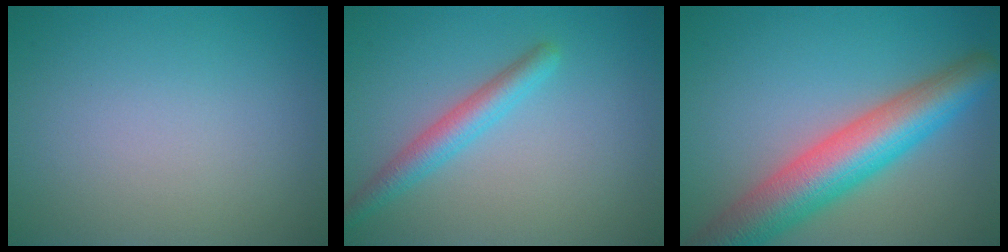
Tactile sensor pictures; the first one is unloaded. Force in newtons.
{"total": 2.9, "press": 2.9, "slide": 0.2}
{"total": 8.7, "press": 8.7, "slide": 0.2}